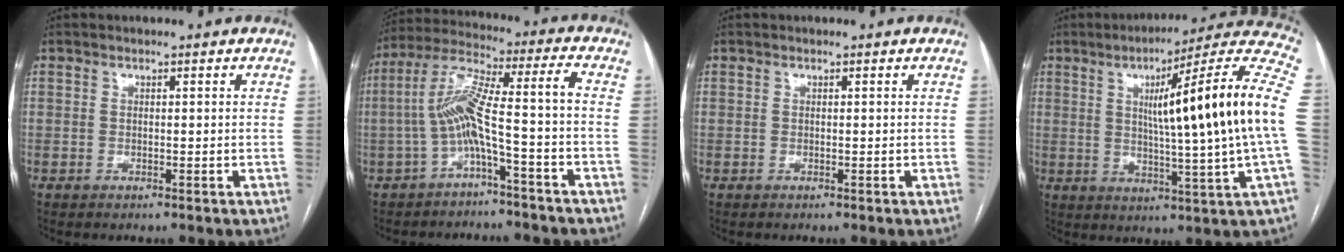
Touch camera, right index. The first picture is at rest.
{"total": 9.6, "force": [-3.2, -0.4, 9.1], "torque": [-0.180, 0.037, -0.061]}
{"total": 0.0}
{"total": 22.4, "force": [2.2, -1.3, 22.3], "torque": [-0.279, 0.016, 0.016]}